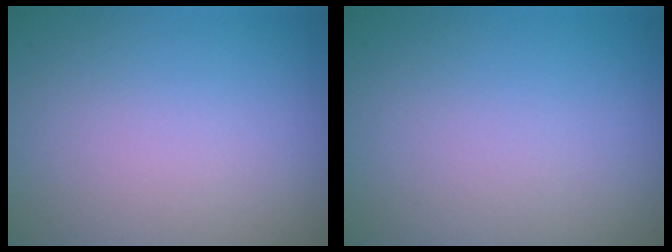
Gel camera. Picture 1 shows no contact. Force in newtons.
{"total": 0.0}